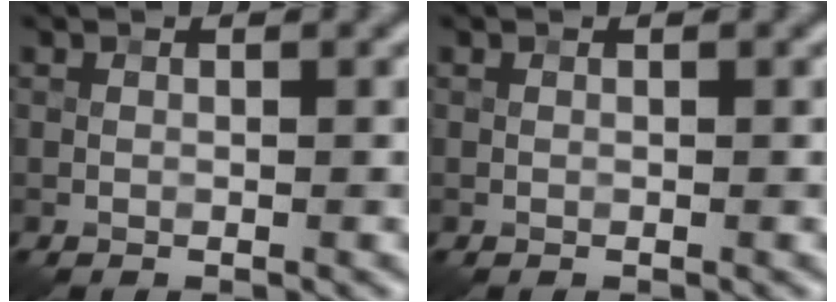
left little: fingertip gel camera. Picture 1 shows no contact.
{"total": 0.0}